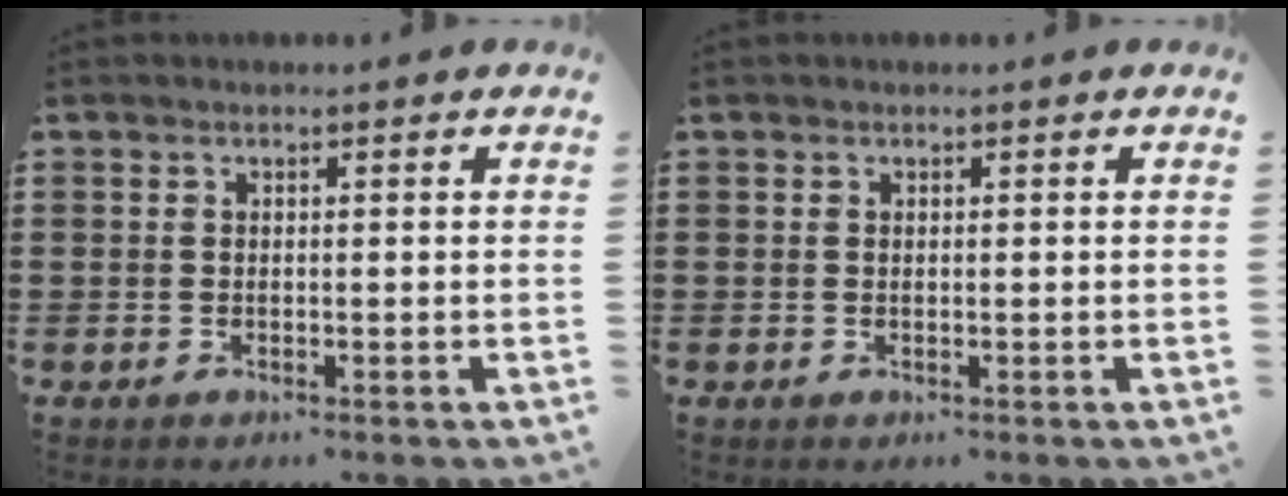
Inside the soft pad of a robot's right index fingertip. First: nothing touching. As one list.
[{"total": 0.0}]